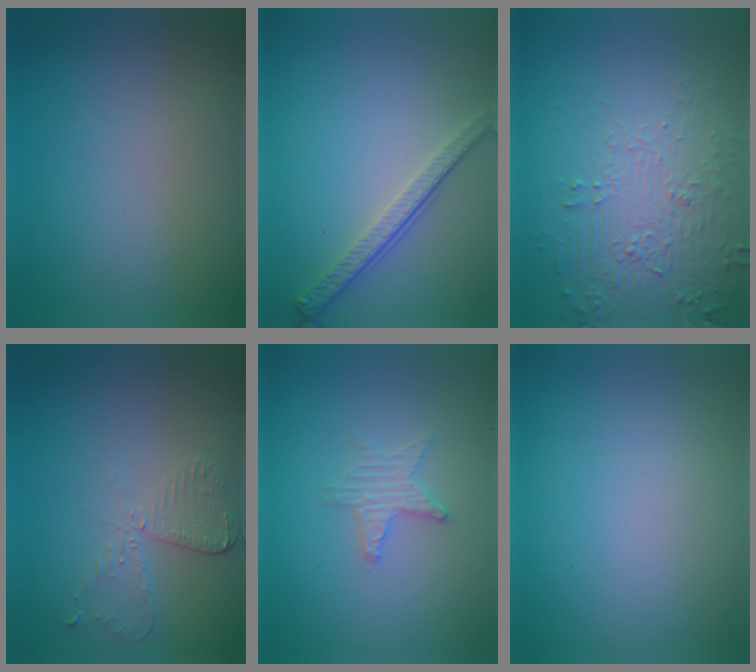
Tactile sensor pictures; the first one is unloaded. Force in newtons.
{"total": 3.2, "press": 2.5, "slide": 2.1}
{"total": 5.8, "press": 3.8, "slide": 4.4}
{"total": 2.7, "press": 2.4, "slide": 1.2}
{"total": 2.1, "press": 2.0, "slide": 0.4}
{"total": 0.0}